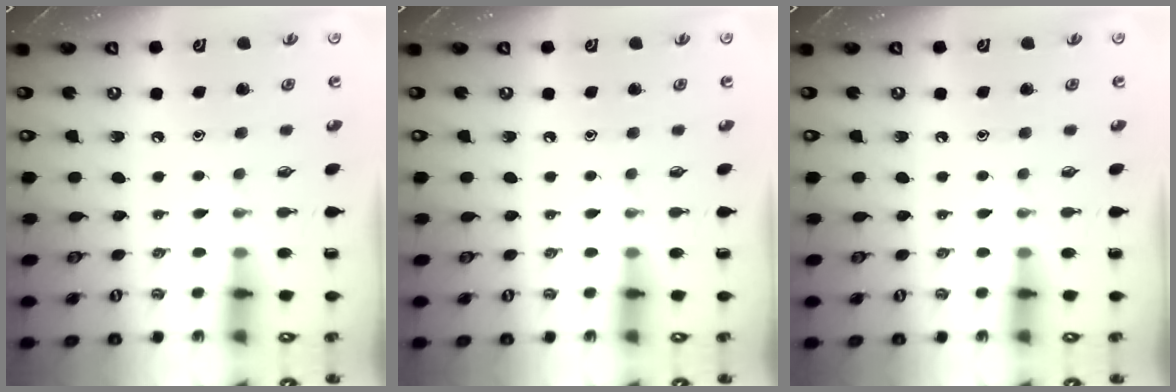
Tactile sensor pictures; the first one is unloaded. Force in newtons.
{"total": 0.0}
{"total": 0.0}